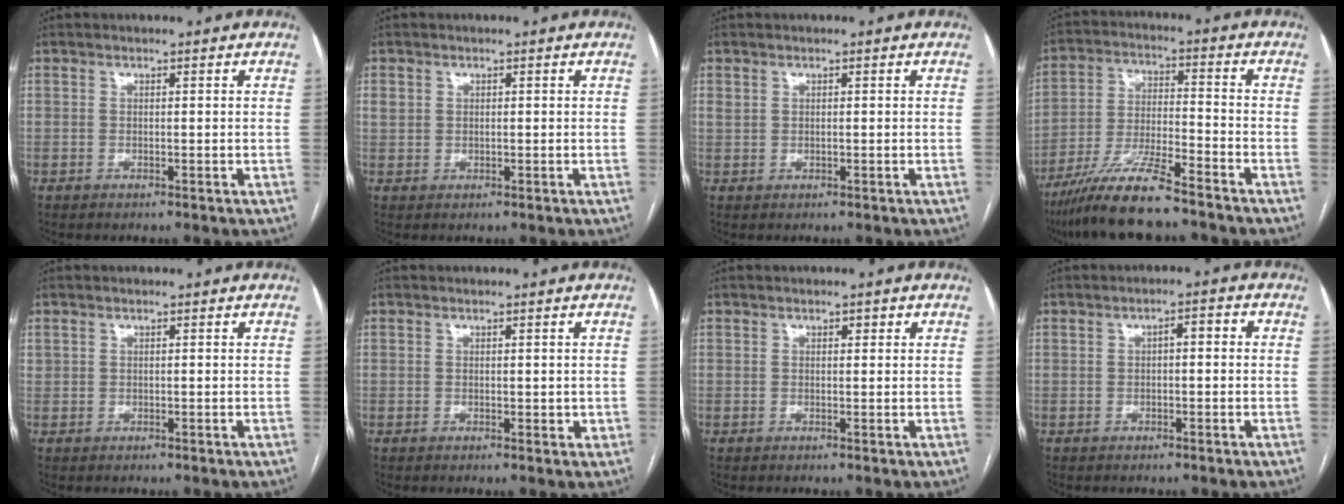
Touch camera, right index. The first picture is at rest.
{"total": 1.7, "force": [0.6, 1.4, 0.6], "torque": [-0.014, 0.011, 0.014]}
{"total": 0.9, "force": [0.4, 0.6, 0.5], "torque": [-0.014, 0.009, 0.012]}
{"total": 11.4, "force": [-9.3, 0.7, 6.6], "torque": [-0.128, -0.020, -0.170]}
{"total": 0.9, "force": [0.5, 0.7, 0.2], "torque": [0.003, 0.010, 0.009]}
{"total": 1.2, "force": [0.1, 0.7, 1.0], "torque": [-0.010, -0.003, 0.003]}
{"total": 0.9, "force": [0.5, 0.6, 0.6], "torque": [-0.008, 0.006, 0.004]}
{"total": 2.6, "force": [0.1, 1.0, 2.4], "torque": [-0.038, 0.018, 0.001]}